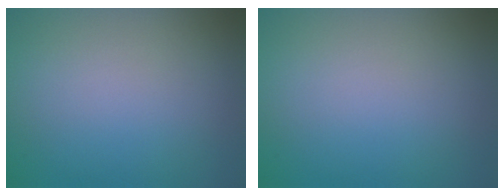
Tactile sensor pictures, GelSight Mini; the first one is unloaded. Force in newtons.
{"total": 0.0}